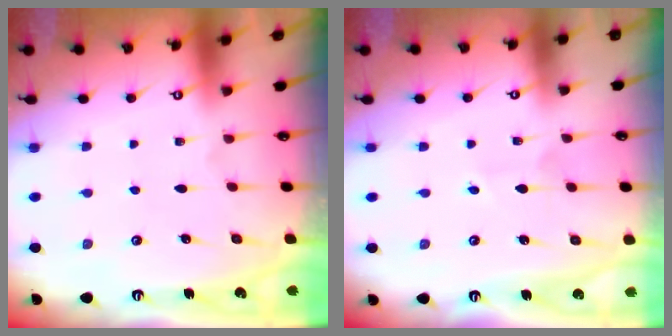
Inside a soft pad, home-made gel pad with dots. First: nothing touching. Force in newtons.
{"total": 2.1, "press": 2.1, "slide": 0.2}